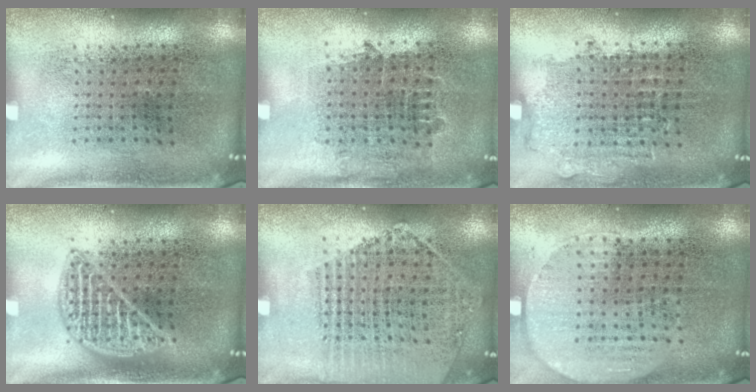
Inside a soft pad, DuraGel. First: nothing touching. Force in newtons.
{"total": 0.8, "press": 0.8, "slide": 0.3}
{"total": 0.9, "press": 0.8, "slide": 0.3}
{"total": 1.5, "press": 1.5, "slide": 0.2}
{"total": 1.4, "press": 1.4, "slide": 0.1}
{"total": 0.6, "press": 0.4, "slide": 0.5}